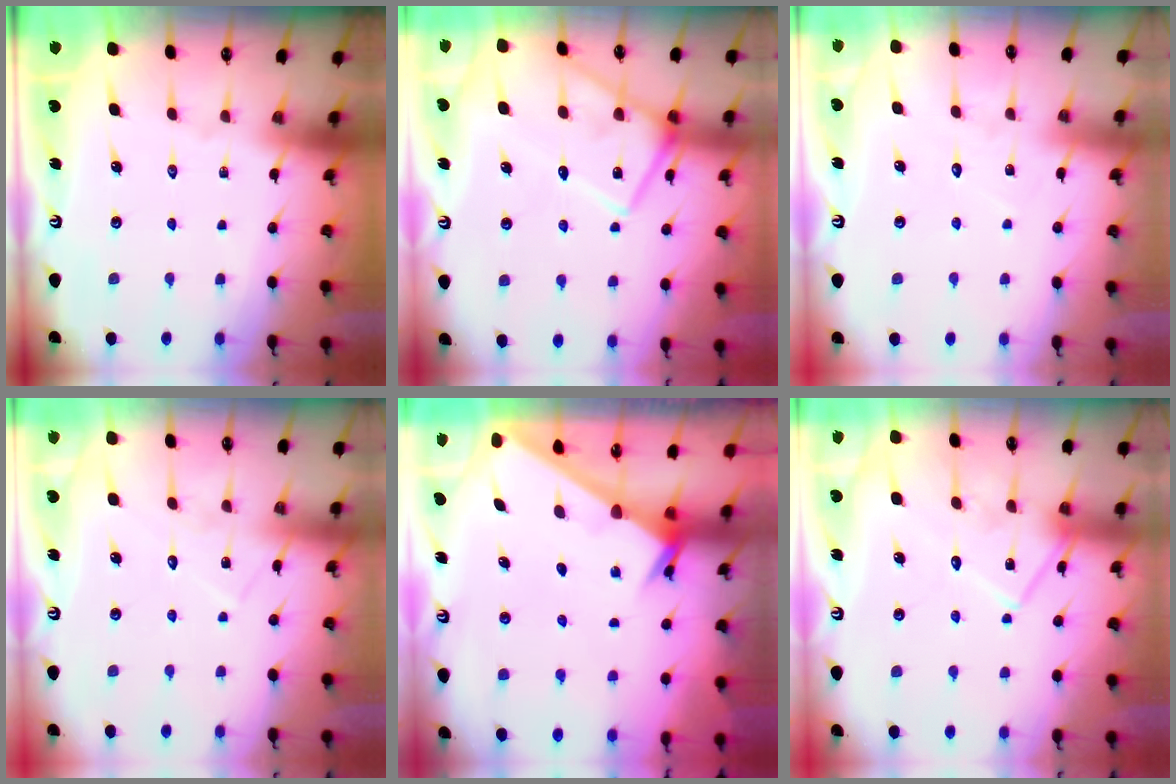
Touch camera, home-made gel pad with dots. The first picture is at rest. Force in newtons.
{"total": 12.9, "press": 12.9, "slide": 1.0}
{"total": 4.5, "press": 4.5, "slide": 0.3}
{"total": 7.2, "press": 7.2, "slide": 0.5}
{"total": 2.6, "press": 2.6, "slide": 0.2}
{"total": 12.3, "press": 12.3, "slide": 1.0}